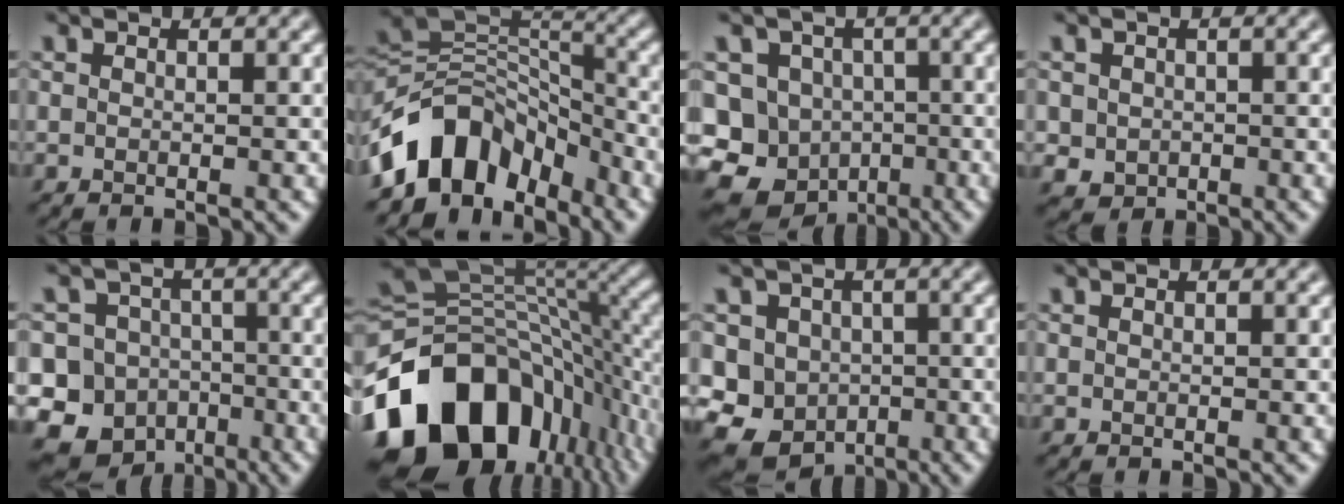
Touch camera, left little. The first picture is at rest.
{"total": 8.7, "force": [-5.6, 5.3, 4.0], "torque": [-0.043, 0.012, -0.113]}
{"total": 16.4, "force": [-6.3, 14.2, 5.3], "torque": [-0.129, -0.032, -0.114]}
{"total": 2.1, "force": [-0.1, 2.0, 0.6], "torque": [-0.014, -0.003, 0.004]}
{"total": 14.4, "force": [-6.8, 12.2, 3.3], "torque": [-0.091, -0.023, -0.126]}
{"total": 16.0, "force": [-7.5, 10.6, 9.4], "torque": [-0.184, 0.010, -0.133]}
{"total": 8.9, "force": [-1.7, 8.0, 3.3], "torque": [-0.060, 0.000, -0.054]}
{"total": 0.0}